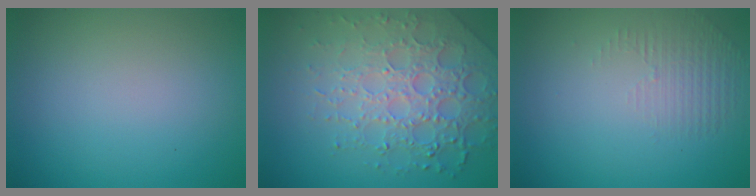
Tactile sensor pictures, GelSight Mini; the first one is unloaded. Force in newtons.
{"total": 7.1, "press": 5.1, "slide": 4.9}
{"total": 1.4, "press": 0.3, "slide": 1.4}